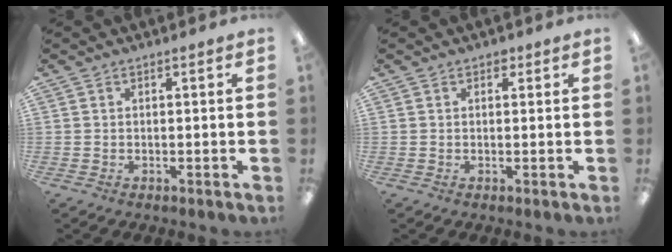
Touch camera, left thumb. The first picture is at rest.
{"total": 1.4, "force": [0.8, 1.0, 0.7], "torque": [0.003, -0.004, 0.011]}